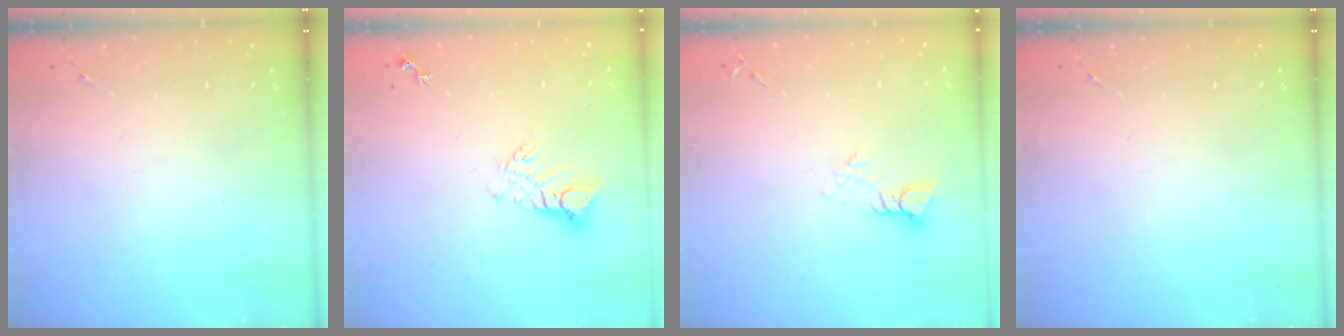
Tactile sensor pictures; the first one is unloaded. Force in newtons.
{"total": 7.6, "press": 7.6, "slide": 0.7}
{"total": 4.4, "press": 4.4, "slide": 0.3}
{"total": 0.0}